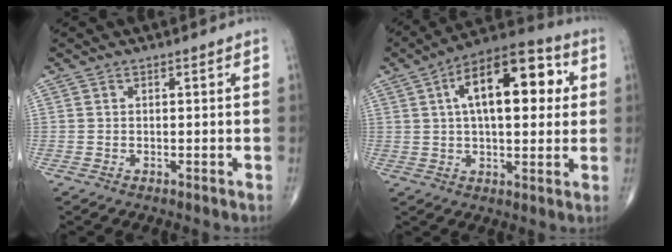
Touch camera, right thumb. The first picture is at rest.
{"total": 18.2, "force": [4.4, 8.5, 15.5], "torque": [-0.209, 0.021, 0.058]}